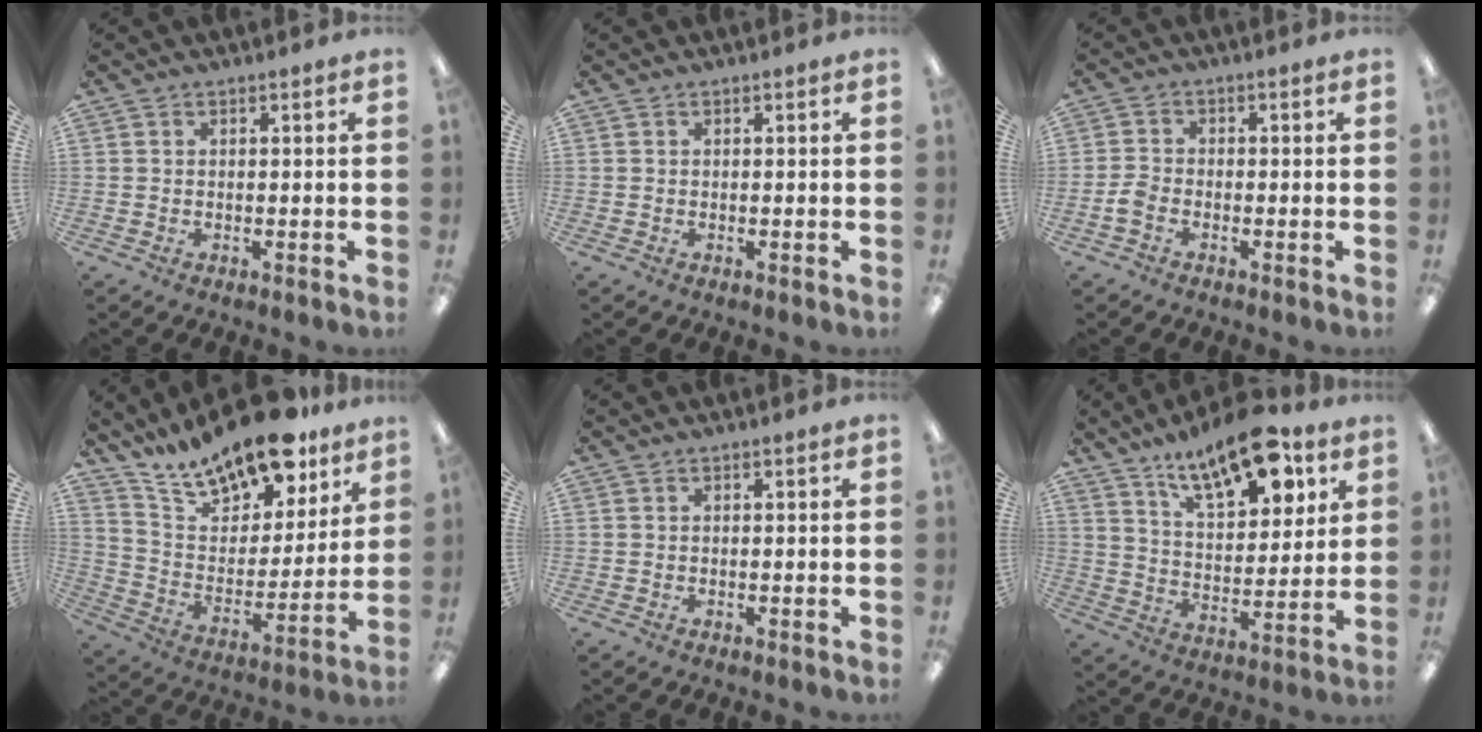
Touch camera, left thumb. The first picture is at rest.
{"total": 0.0}
{"total": 2.8, "force": [-1.5, 1.7, 1.7], "torque": [-0.034, 0.004, -0.028]}
{"total": 18.3, "force": [15.3, 6.4, 7.7], "torque": [-0.143, -0.105, 0.270]}
{"total": 0.0}
{"total": 17.0, "force": [12.1, 6.7, 10.0], "torque": [-0.150, -0.064, 0.202]}